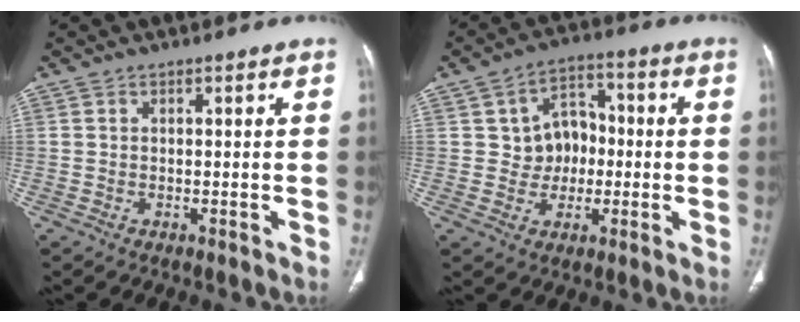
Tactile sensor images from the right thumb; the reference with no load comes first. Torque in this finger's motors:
{"motor_torque": [-0.23, -0.17, -0.17, 0.26, 0.08]}